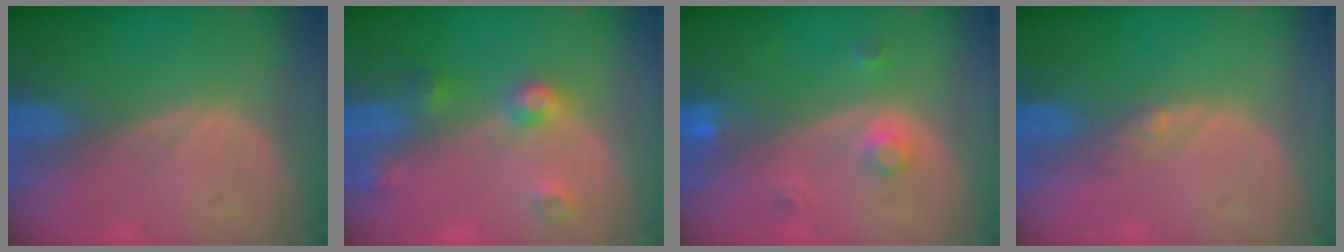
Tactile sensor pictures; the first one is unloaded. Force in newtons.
{"total": 4.5, "press": 4.0, "slide": 2.0}
{"total": 3.1, "press": 2.8, "slide": 1.2}
{"total": 2.2, "press": 1.7, "slide": 1.3}